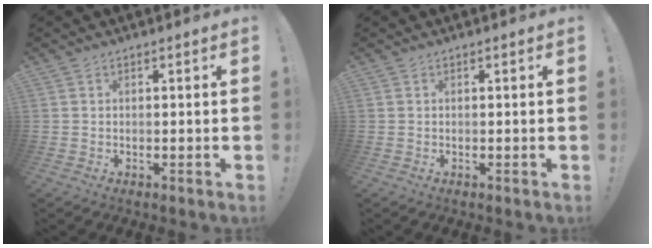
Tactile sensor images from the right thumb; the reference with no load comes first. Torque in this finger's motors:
{"motor_torque": [0.00, 0.01, -0.03, 0.02, 0.00]}